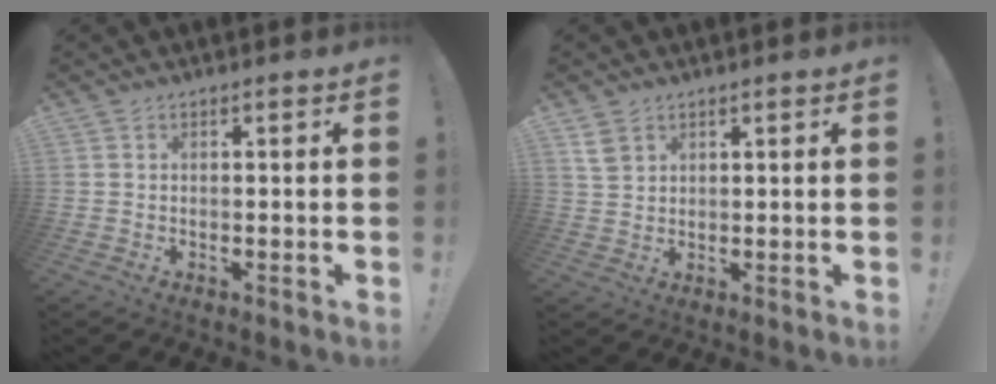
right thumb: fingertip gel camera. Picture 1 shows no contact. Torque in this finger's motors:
{"motor_torque": [0.33, 0.88, 0.12, -0.25, 0.00]}